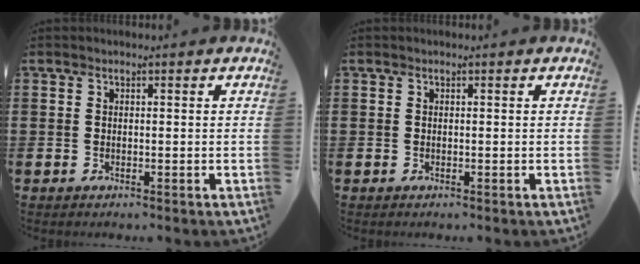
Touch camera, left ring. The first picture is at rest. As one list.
[{"total": 0.0}]